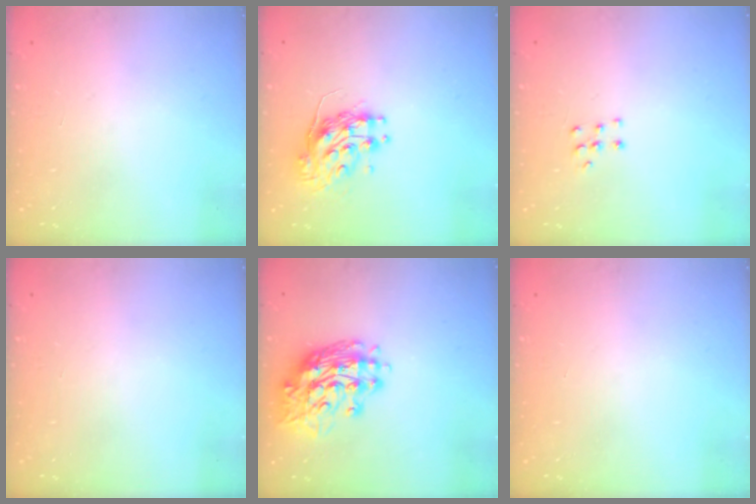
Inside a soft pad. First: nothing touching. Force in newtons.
{"total": 9.8, "press": 9.8, "slide": 0.7}
{"total": 4.6, "press": 4.5, "slide": 0.5}
{"total": 0.0}
{"total": 15.0, "press": 14.9, "slide": 1.4}
{"total": 0.0}